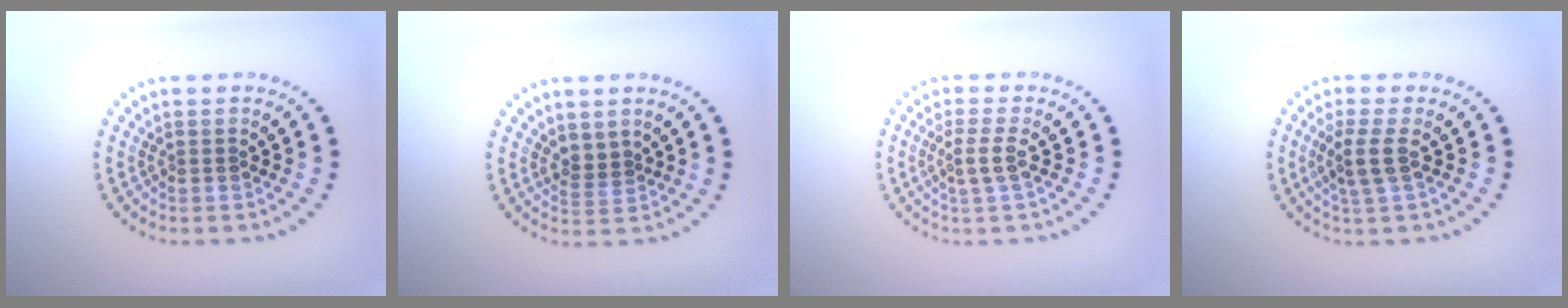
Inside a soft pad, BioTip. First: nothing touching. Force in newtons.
{"total": 1.5, "press": 1.2, "slide": 0.9}
{"total": 1.9, "press": 1.4, "slide": 1.2}
{"total": 2.3, "press": 1.9, "slide": 1.3}